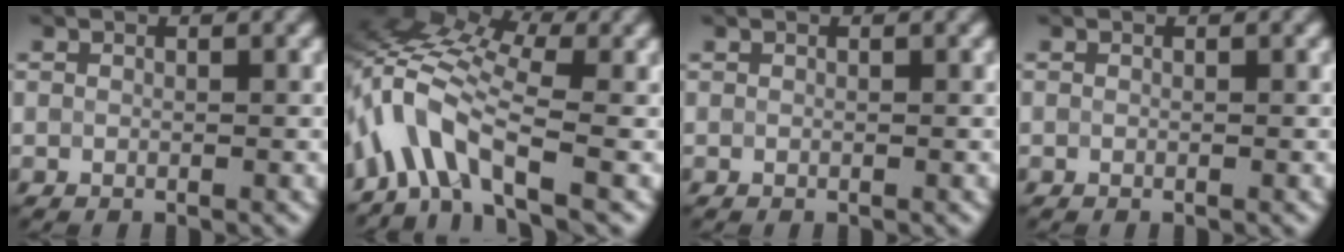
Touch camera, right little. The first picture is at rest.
{"total": 7.7, "force": [-2.7, 2.7, 6.6], "torque": [-0.139, 0.026, -0.069]}
{"total": 0.0}
{"total": 0.0}